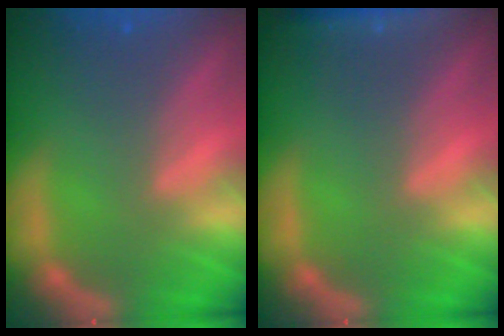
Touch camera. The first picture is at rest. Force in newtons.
{"total": 3.0}